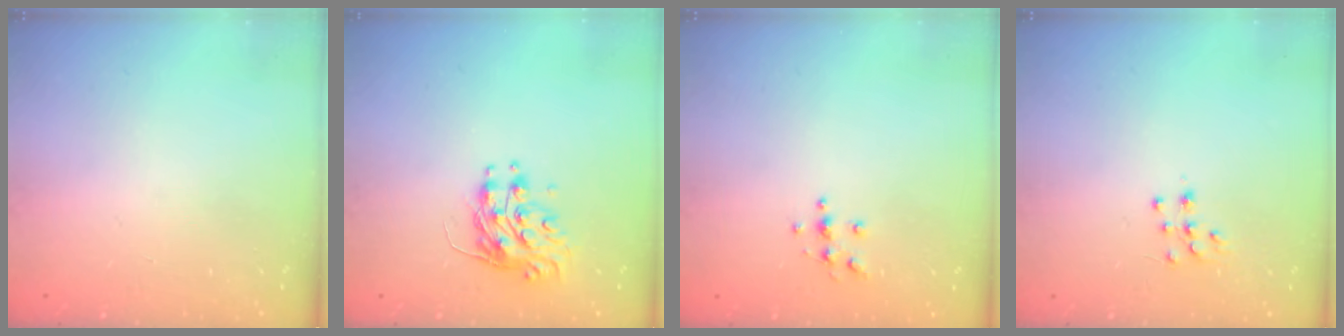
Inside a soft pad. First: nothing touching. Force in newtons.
{"total": 9.2, "press": 9.2, "slide": 0.3}
{"total": 4.2, "press": 4.2, "slide": 0.3}
{"total": 7.0, "press": 7.0, "slide": 0.3}